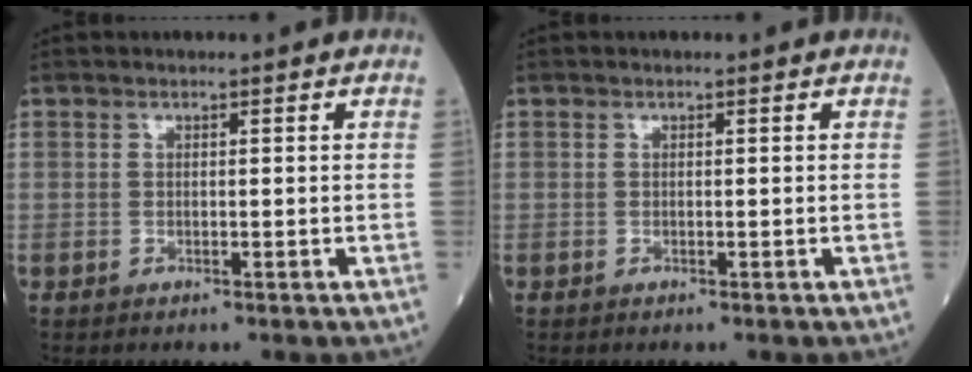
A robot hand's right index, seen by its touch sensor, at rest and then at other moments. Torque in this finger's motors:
{"motor_torque": [0.00, 0.00, 0.00, -0.01]}